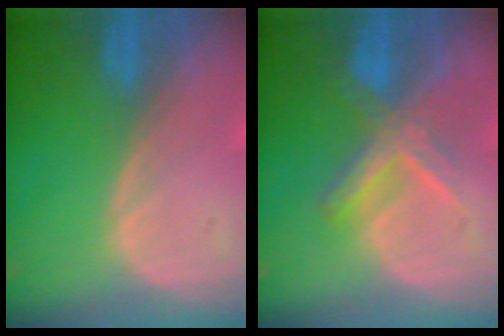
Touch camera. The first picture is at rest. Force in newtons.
{"total": 6.6, "press": 6.2, "slide": 2.3}